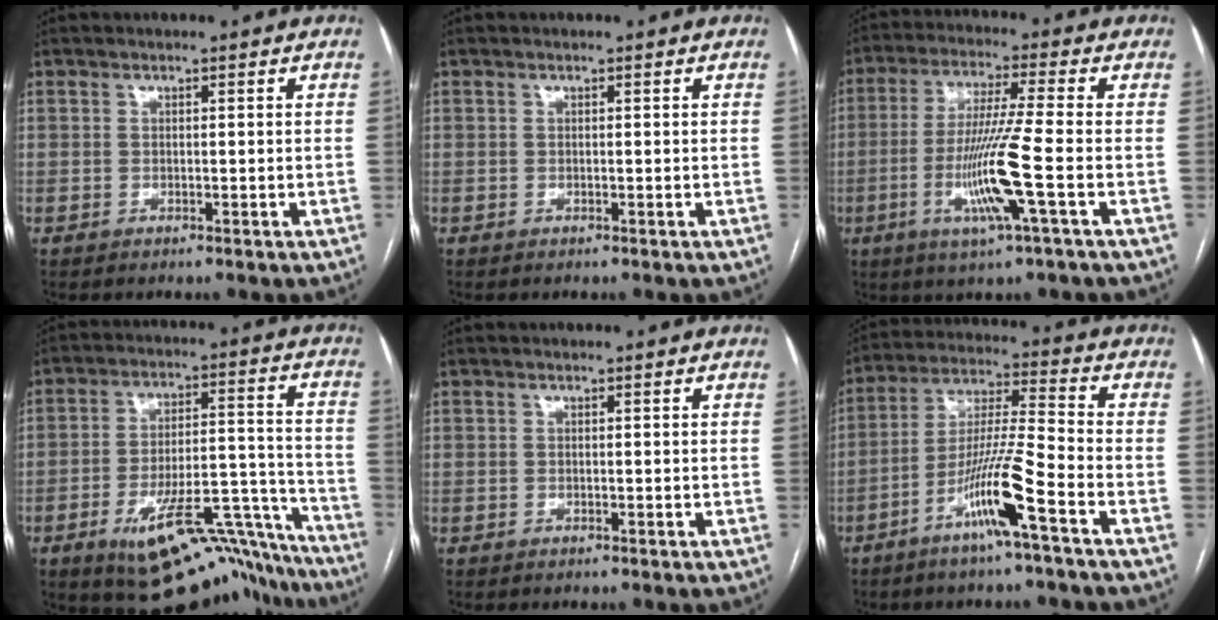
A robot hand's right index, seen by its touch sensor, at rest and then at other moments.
{"total": 0.0}
{"total": 11.1, "force": [-3.1, -1.2, 10.6], "torque": [-0.212, -0.016, -0.063]}
{"total": 20.4, "force": [-15.8, 6.4, 11.2], "torque": [-0.096, 0.057, -0.224]}
{"total": 0.0}
{"total": 11.3, "force": [-5.9, -0.8, 9.6], "torque": [-0.185, -0.004, -0.114]}